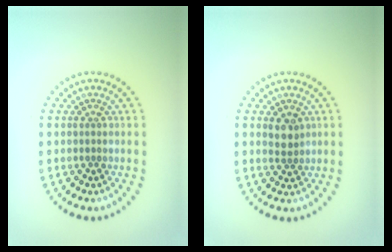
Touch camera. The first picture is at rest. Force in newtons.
{"total": 1.8, "press": 1.6, "slide": 0.8}